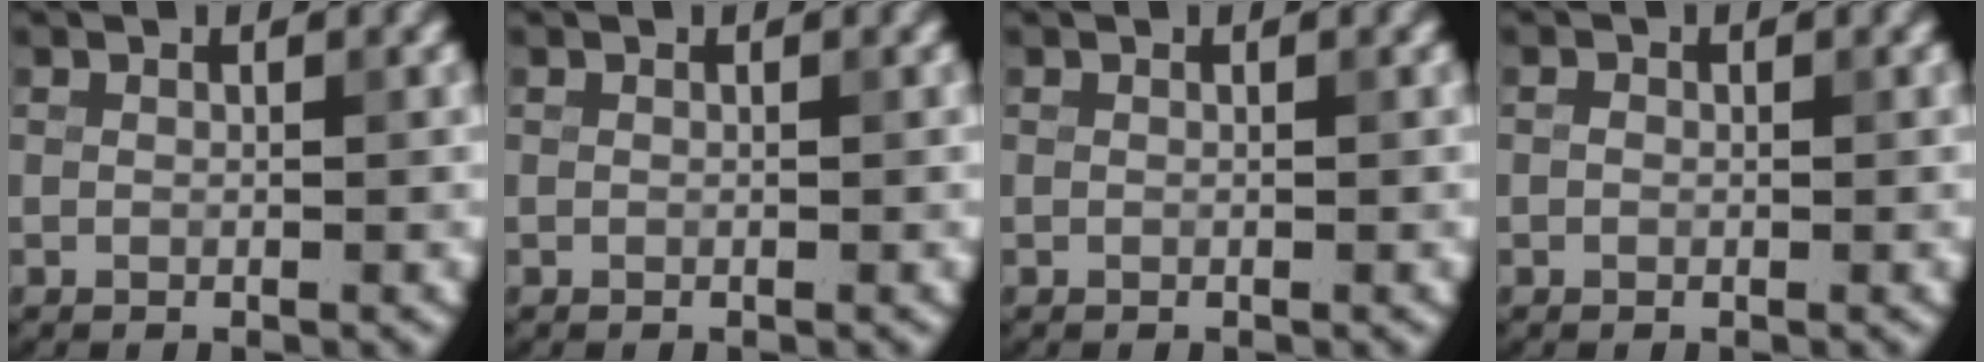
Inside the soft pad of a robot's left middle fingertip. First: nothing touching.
{"total": 0.0}
{"total": 0.0}
{"total": 0.5, "force": [-0.1, 0.5, 0.2], "torque": [-0.002, -0.003, -0.003]}